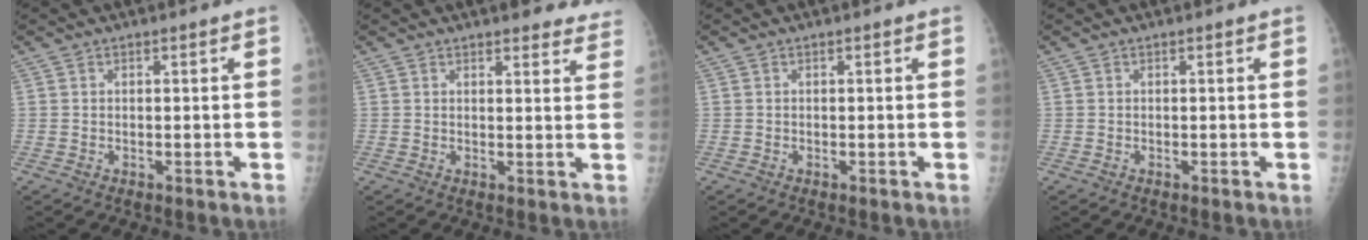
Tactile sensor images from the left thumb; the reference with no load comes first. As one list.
[{"total": 9.2, "force": [8.2, 2.5, 3.4], "torque": [0.002, -0.029, 0.077]}, {"total": 0.0}, {"total": 0.0}]